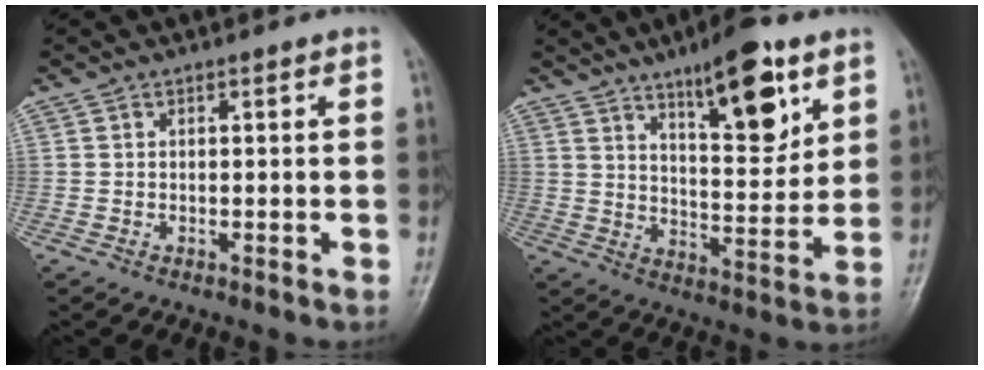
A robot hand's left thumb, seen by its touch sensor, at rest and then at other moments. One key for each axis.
{"total": 14.4, "fx": 8.1, "fy": 4.9, "fz": 10.9, "tx": -0.132, "ty": -0.049, "tz": 0.127}